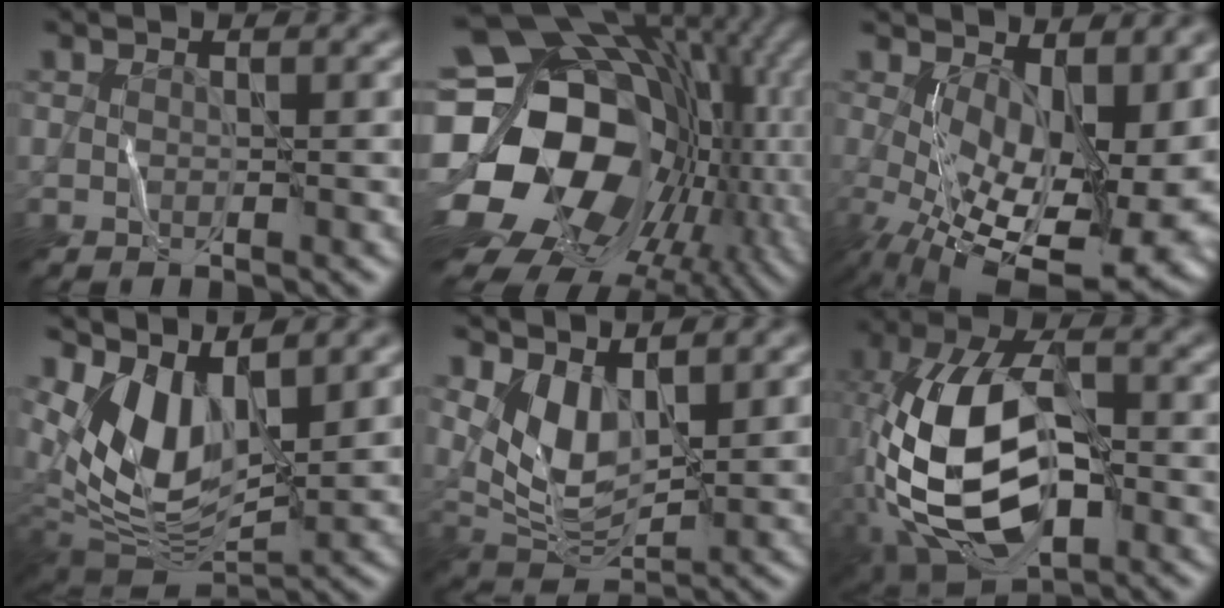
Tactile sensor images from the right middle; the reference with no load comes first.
{"total": 20.1, "force": [-3.1, 15.9, 11.9], "torque": [-0.256, -0.006, -0.037]}
{"total": 12.9, "force": [-0.5, 5.3, 11.7], "torque": [-0.178, -0.024, 0.029]}
{"total": 7.7, "force": [3.0, 3.9, 5.9], "torque": [-0.129, -0.011, 0.069]}
{"total": 4.4, "force": [1.7, 2.3, 3.3], "torque": [-0.080, -0.010, 0.050]}
{"total": 14.1, "force": [-2.6, 7.6, 11.6], "torque": [-0.252, 0.010, -0.048]}